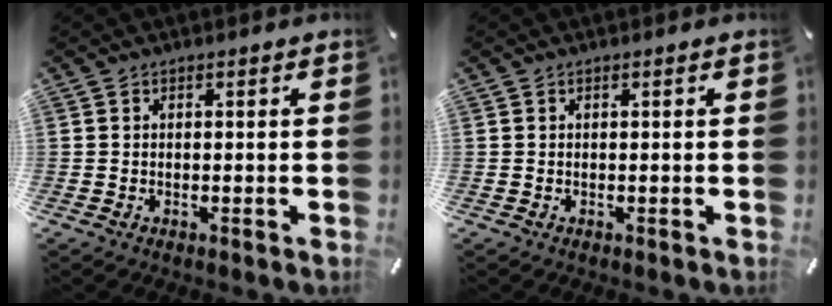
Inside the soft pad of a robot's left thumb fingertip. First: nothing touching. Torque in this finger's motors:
{"motor_torque": [-0.01, -0.01, 0.00, 0.01, 0.00]}